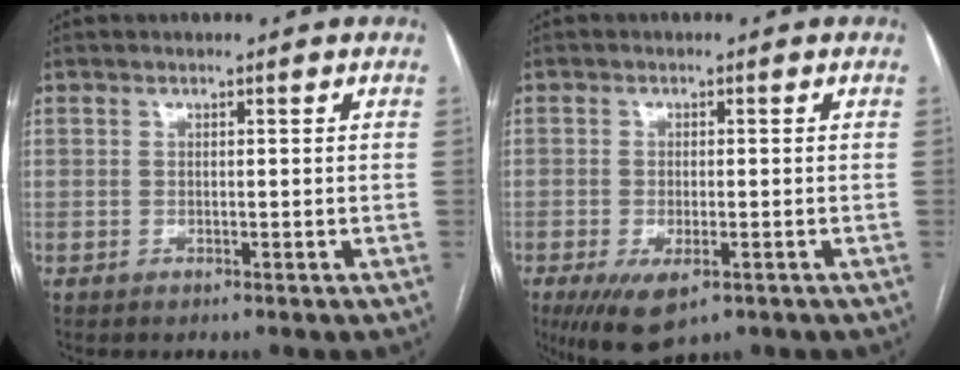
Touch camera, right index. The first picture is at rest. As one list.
[{"total": 7.3, "force": [-3.8, 2.9, 5.5], "torque": [-0.095, -0.018, -0.058]}]